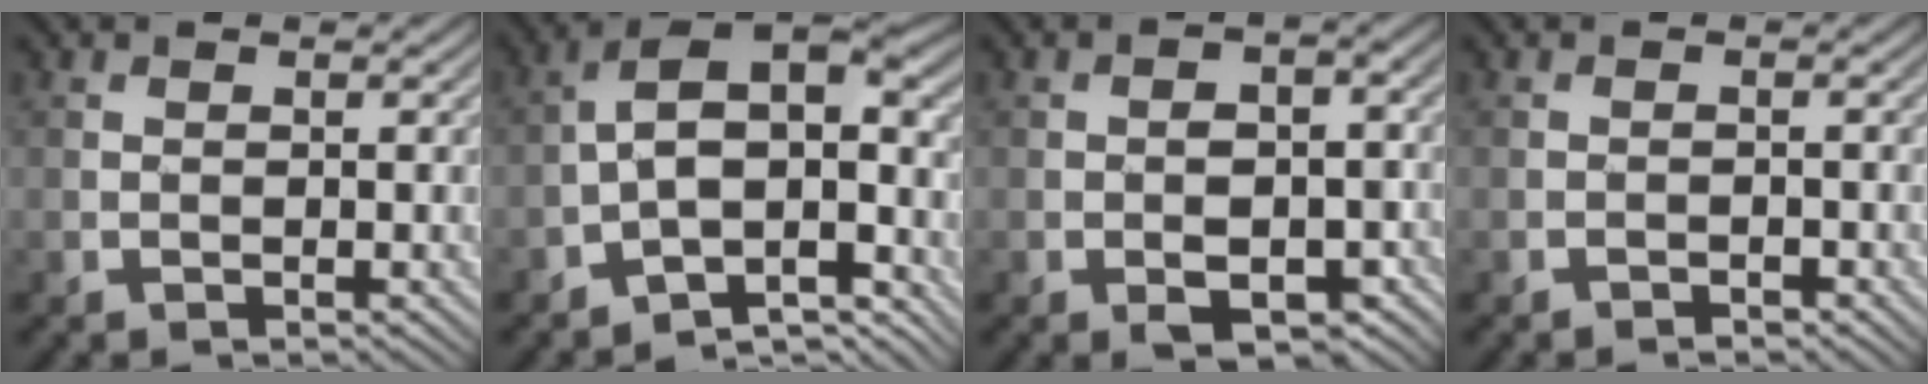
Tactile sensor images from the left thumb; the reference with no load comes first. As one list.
[{"total": 12.0, "force": [-4.1, 5.4, 9.9], "torque": [-0.158, 0.008, -0.069]}, {"total": 7.2, "force": [-2.4, 4.6, 5.0], "torque": [-0.065, -0.019, -0.023]}, {"total": 1.0, "force": [-0.9, 0.2, 0.3], "torque": [-0.006, 0.000, -0.019]}]